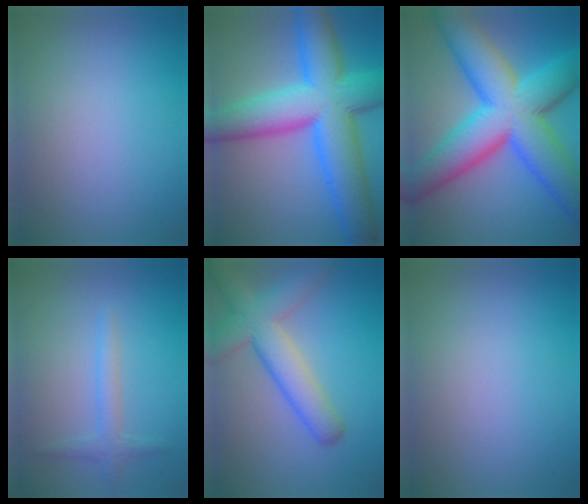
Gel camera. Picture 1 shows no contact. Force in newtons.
{"total": 12.6, "press": 12.6, "slide": 0.4}
{"total": 14.2, "press": 14.2, "slide": 0.2}
{"total": 1.8, "press": 1.8, "slide": 0.1}
{"total": 6.3, "press": 6.3, "slide": 0.4}
{"total": 0.0}